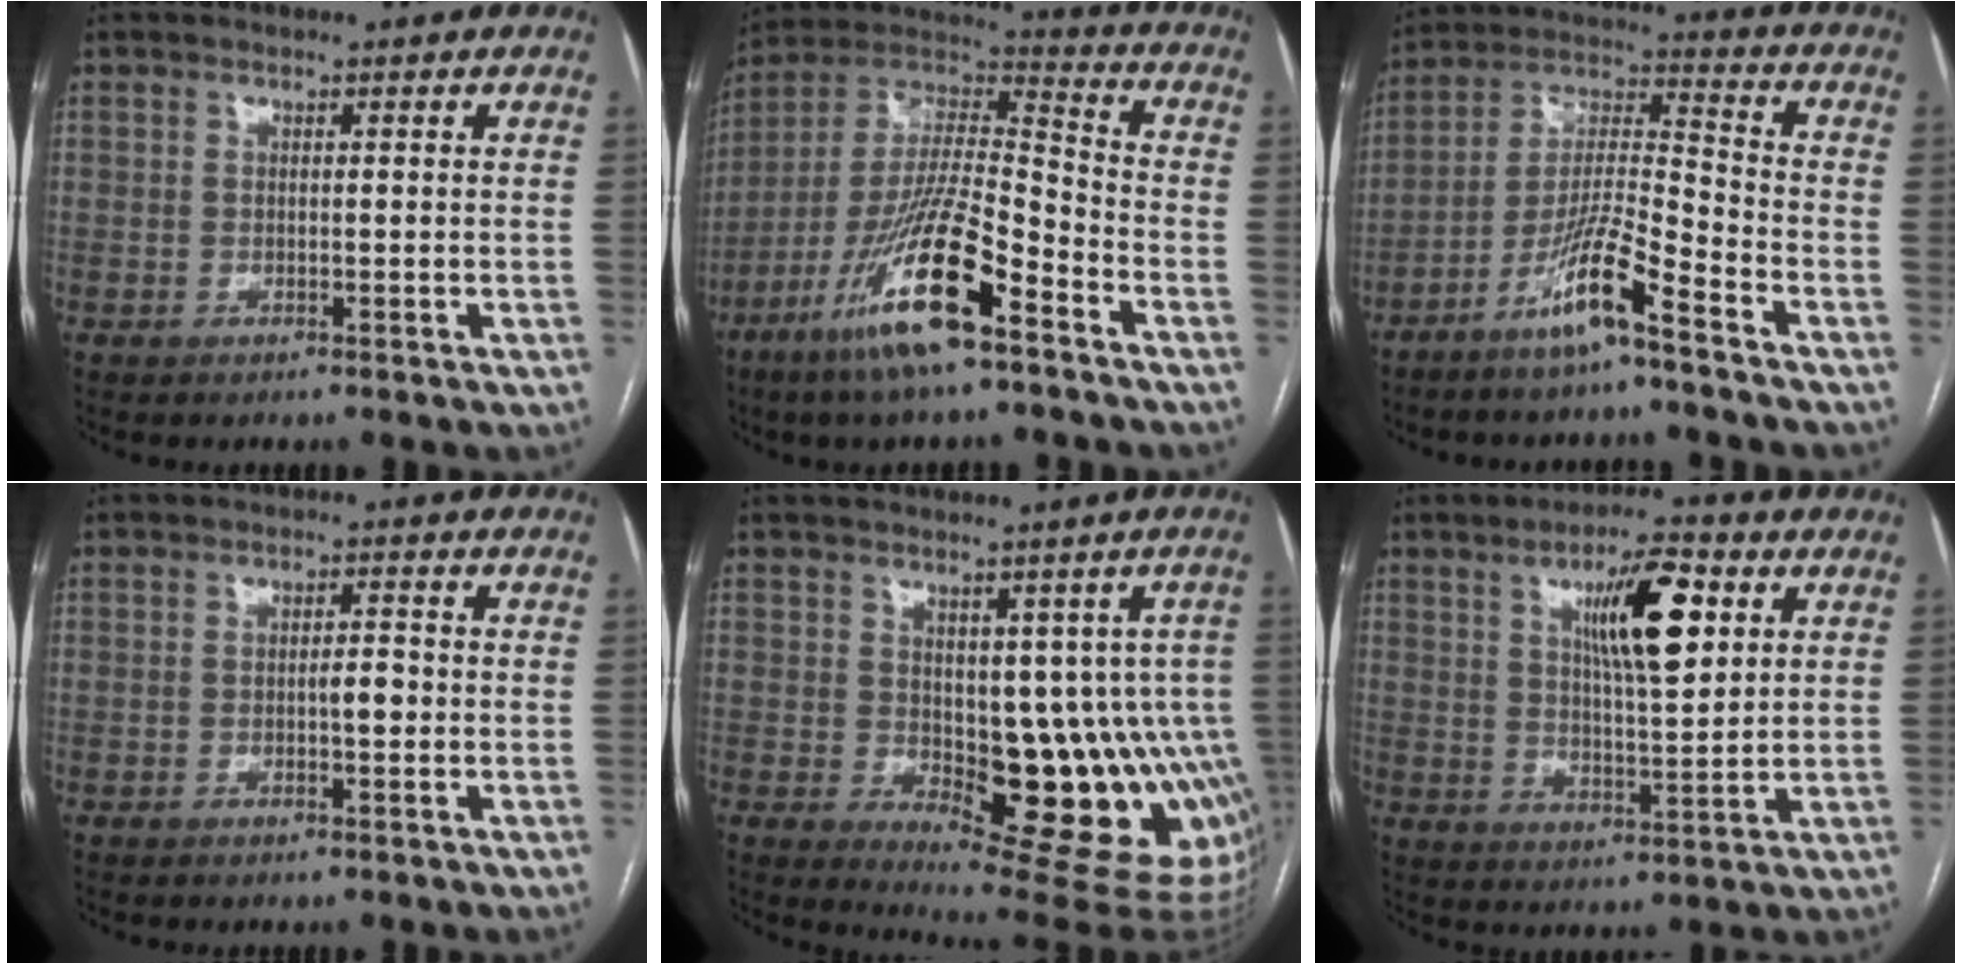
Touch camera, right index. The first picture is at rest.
{"total": 18.1, "force": [-10.0, 2.5, 14.9], "torque": [-0.309, -0.027, -0.183]}
{"total": 10.7, "force": [-7.0, 0.1, 8.1], "torque": [-0.161, -0.010, -0.139]}
{"total": 2.2, "force": [-0.4, 0.6, 2.0], "torque": [-0.031, 0.005, -0.006]}
{"total": 16.2, "force": [-2.1, 6.7, 14.6], "torque": [-0.116, 0.011, -0.003]}
{"total": 11.1, "force": [4.2, 2.3, 10.0], "torque": [-0.167, 0.007, 0.070]}